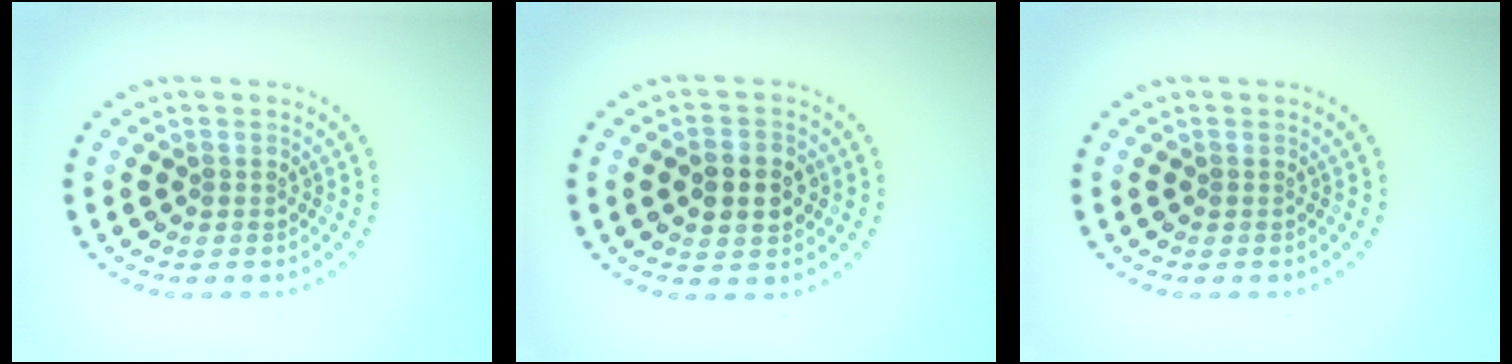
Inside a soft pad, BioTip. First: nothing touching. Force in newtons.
{"total": 4.5, "press": 4.5, "slide": 0.1}
{"total": 0.0}